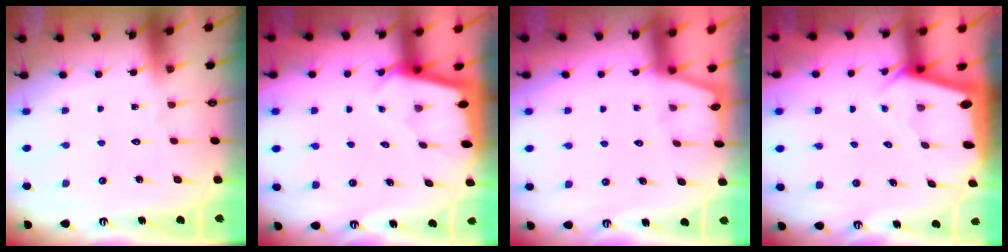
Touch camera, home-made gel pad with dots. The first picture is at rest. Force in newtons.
{"total": 2.1, "press": 2.1, "slide": 0.2}
{"total": 0.8, "press": 0.7, "slide": 0.2}
{"total": 2.2, "press": 2.2, "slide": 0.0}